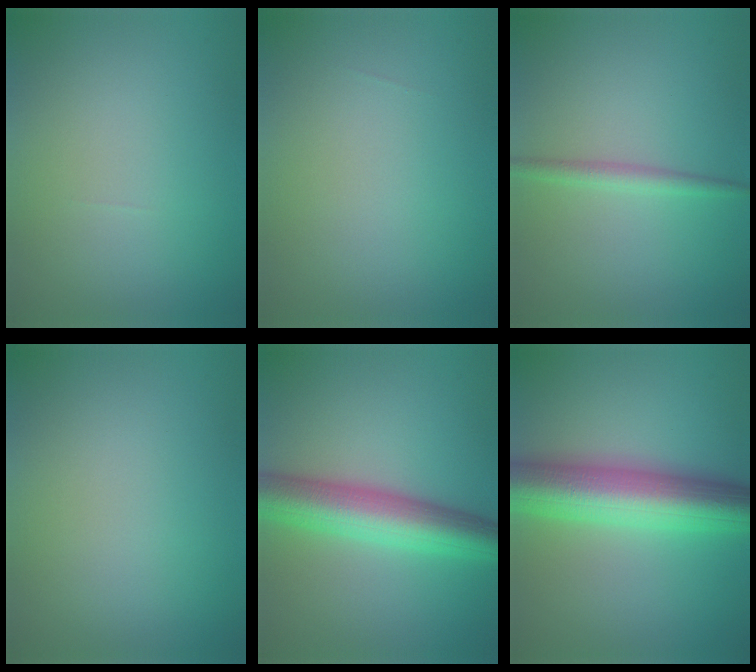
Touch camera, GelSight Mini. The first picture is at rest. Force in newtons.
{"total": 0.0}
{"total": 1.7, "press": 1.7, "slide": 0.1}
{"total": 0.0}
{"total": 7.4, "press": 7.4, "slide": 0.1}
{"total": 9.7, "press": 9.7, "slide": 0.2}